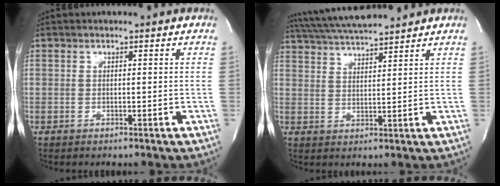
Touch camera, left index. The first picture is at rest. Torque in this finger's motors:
{"motor_torque": [0.02, -0.31, 0.57, 0.16]}